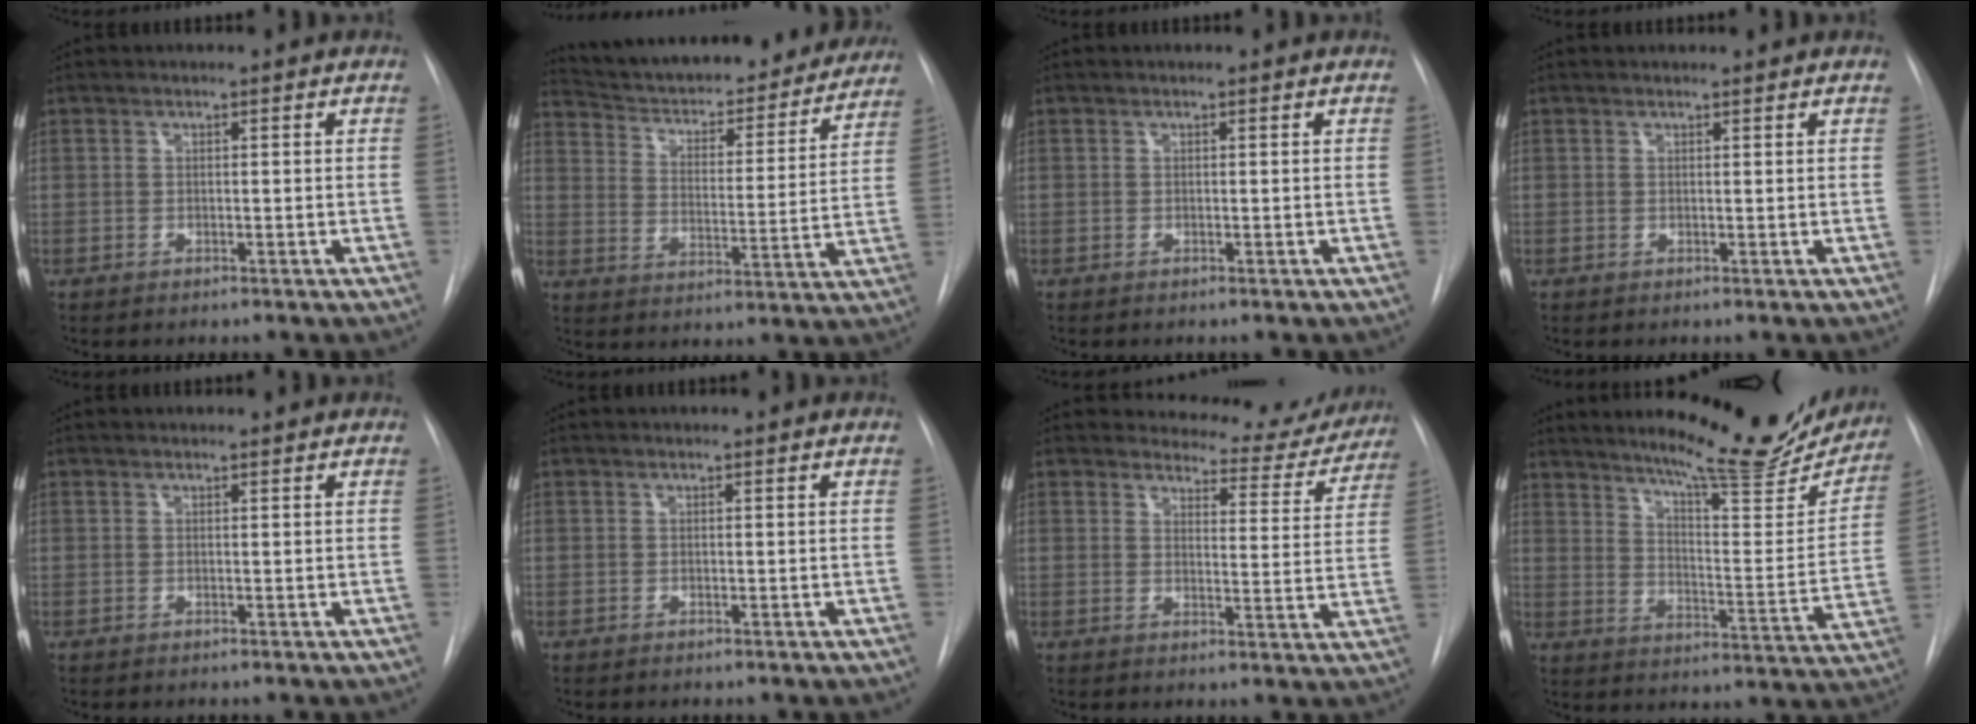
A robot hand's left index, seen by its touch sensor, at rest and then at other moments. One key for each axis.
{"total": 24.8, "fx": 22.6, "fy": 5.7, "fz": 8.5, "tx": -0.133, "ty": -0.032, "tz": 0.302}
{"total": 0.0}
{"total": 0.8, "fx": 0.8, "fy": 0.1, "fz": 0.1, "tx": -0.006, "ty": 0.004, "tz": 0.009}
{"total": 0.0}
{"total": 0.7, "fx": -0.7, "fy": -0.1, "fz": -0.1, "tx": 0.000, "ty": -0.007, "tz": -0.011}
{"total": 9.8, "fx": 9.4, "fy": 2.8, "fz": 0.2, "tx": 0.019, "ty": -0.041, "tz": 0.091}
{"total": 19.5, "fx": 16.9, "fy": 2.6, "fz": 9.3, "tx": -0.129, "ty": -0.060, "tz": 0.220}